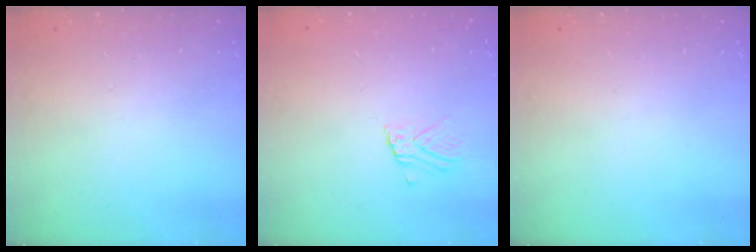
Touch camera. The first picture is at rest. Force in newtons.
{"total": 4.2, "press": 4.2, "slide": 0.2}
{"total": 0.0}